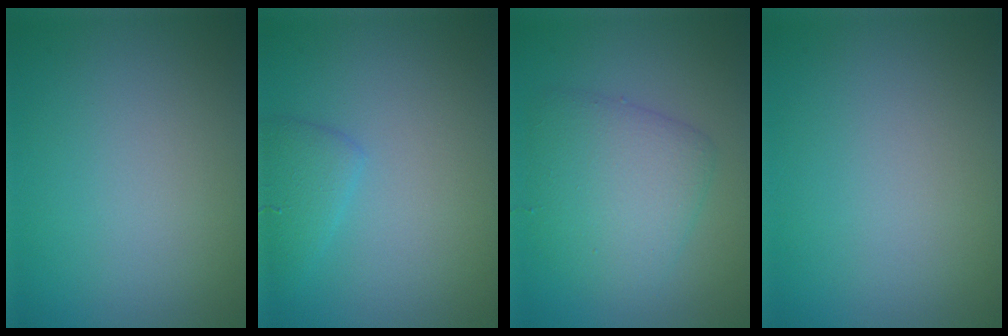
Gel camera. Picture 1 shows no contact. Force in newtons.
{"total": 1.9, "press": 1.9, "slide": 0.0}
{"total": 4.7, "press": 4.7, "slide": 0.2}
{"total": 0.0}